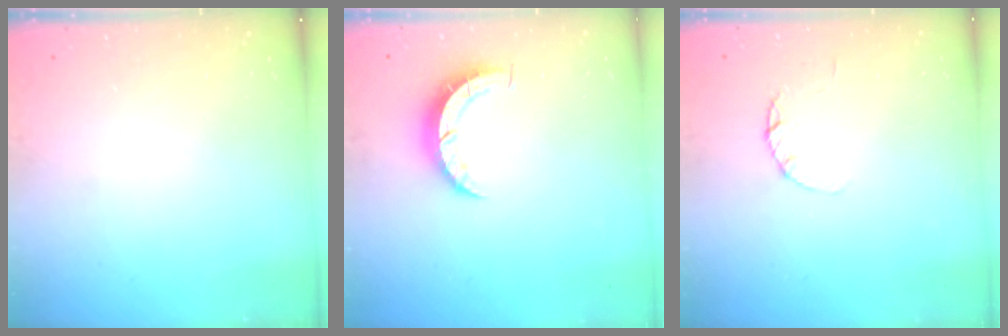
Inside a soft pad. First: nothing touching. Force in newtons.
{"total": 5.0, "press": 4.9, "slide": 0.6}
{"total": 2.2, "press": 2.2, "slide": 0.4}